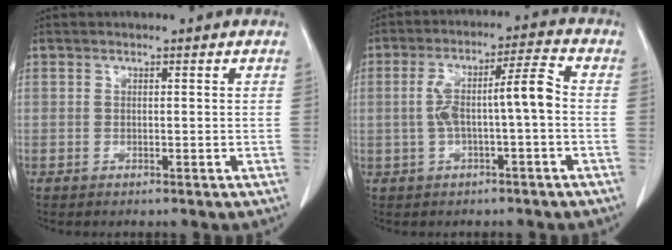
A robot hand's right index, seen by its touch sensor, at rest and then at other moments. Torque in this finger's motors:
{"motor_torque": [0.73, -0.12, 0.31, 0.11]}